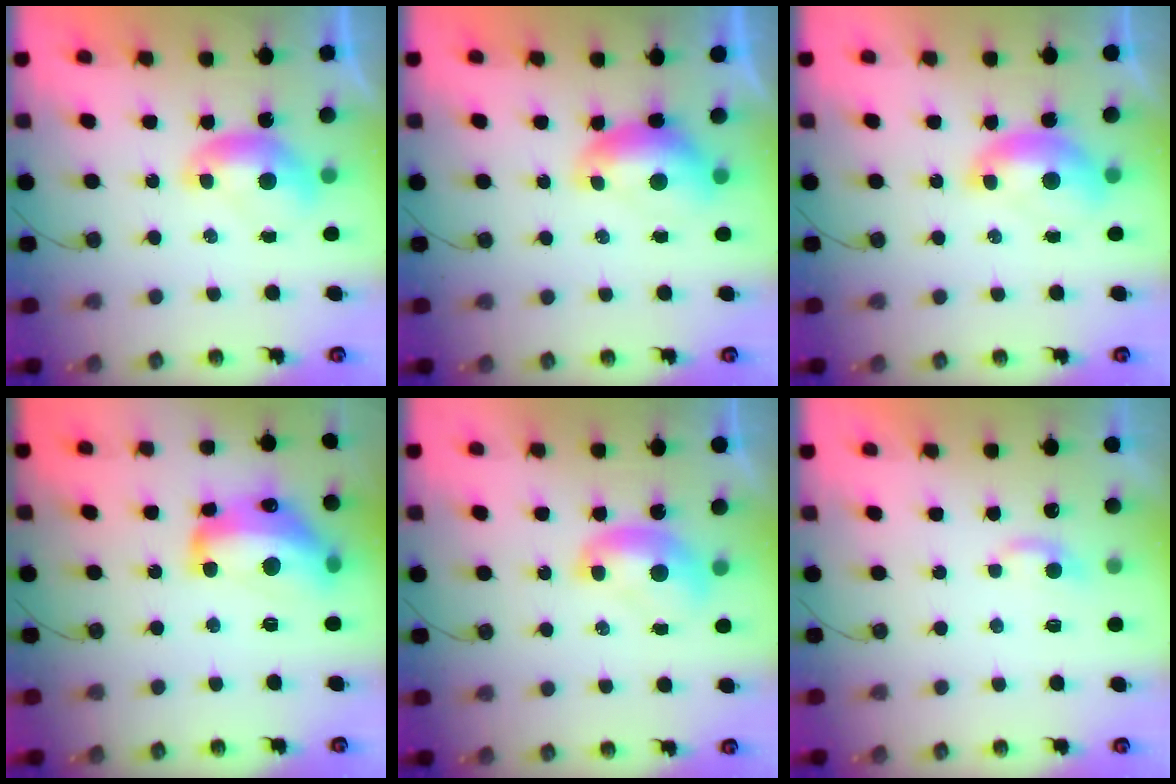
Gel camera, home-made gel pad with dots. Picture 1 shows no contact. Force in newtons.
{"total": 0.7, "press": 0.6, "slide": 0.3}
{"total": 1.5, "press": 1.4, "slide": 0.6}
{"total": 12.7, "press": 12.7, "slide": 1.0}
{"total": 1.4, "press": 1.4, "slide": 0.3}
{"total": 2.2, "press": 2.2, "slide": 0.5}